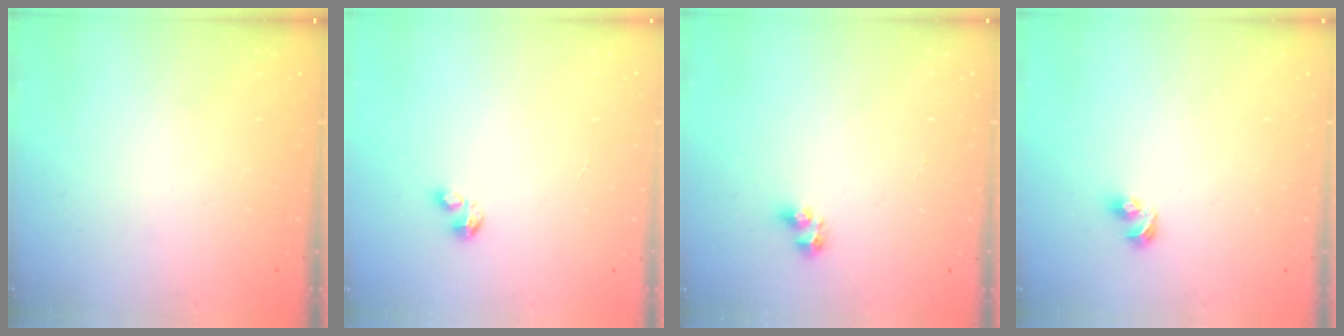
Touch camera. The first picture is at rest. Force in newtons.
{"total": 1.2, "press": 1.2, "slide": 0.2}
{"total": 4.4, "press": 4.3, "slide": 0.8}
{"total": 3.7, "press": 3.7, "slide": 0.4}